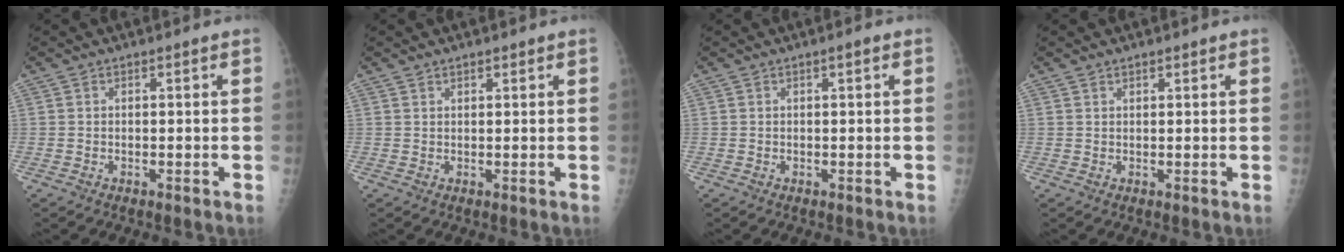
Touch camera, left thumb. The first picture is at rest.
{"total": 1.1, "force": [0.9, 0.5, 0.3], "torque": [0.002, -0.004, 0.012]}
{"total": 0.9, "force": [0.4, 0.1, 0.8], "torque": [-0.015, 0.002, 0.003]}
{"total": 0.9, "force": [0.8, 0.4, 0.3], "torque": [0.000, -0.004, 0.011]}